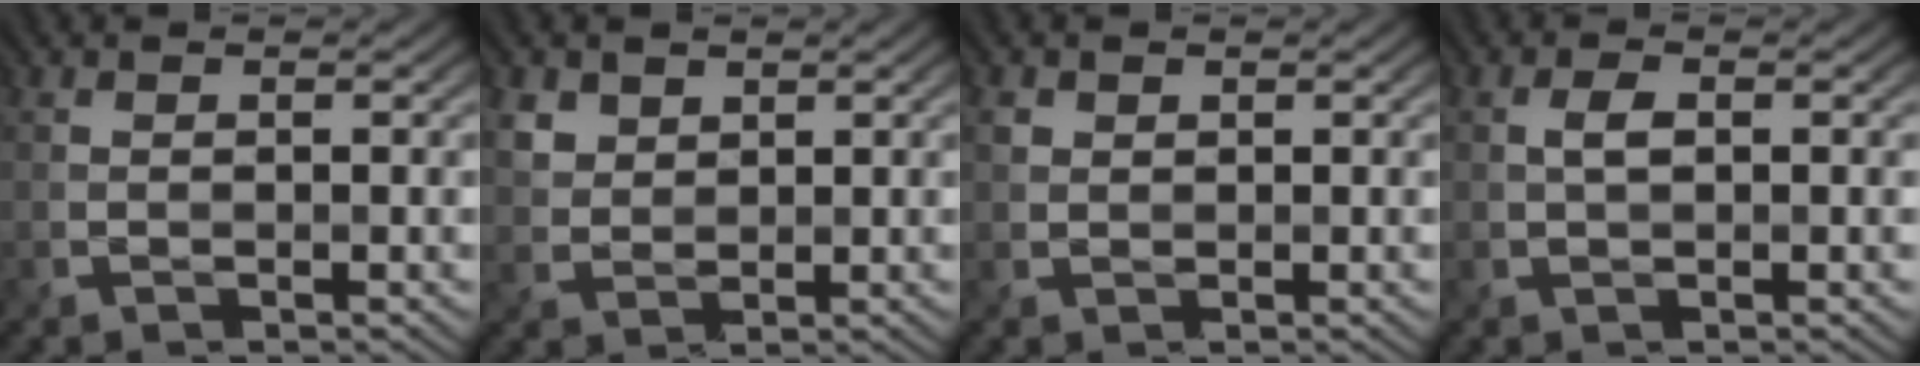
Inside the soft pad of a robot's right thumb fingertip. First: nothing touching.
{"total": 2.5, "force": [1.7, 1.7, 0.6], "torque": [-0.026, -0.002, 0.044]}
{"total": 0.8, "force": [0.5, 0.7, 0.0], "torque": [-0.006, -0.004, 0.013]}
{"total": 1.7, "force": [0.1, 0.8, 1.5], "torque": [-0.035, 0.002, 0.002]}